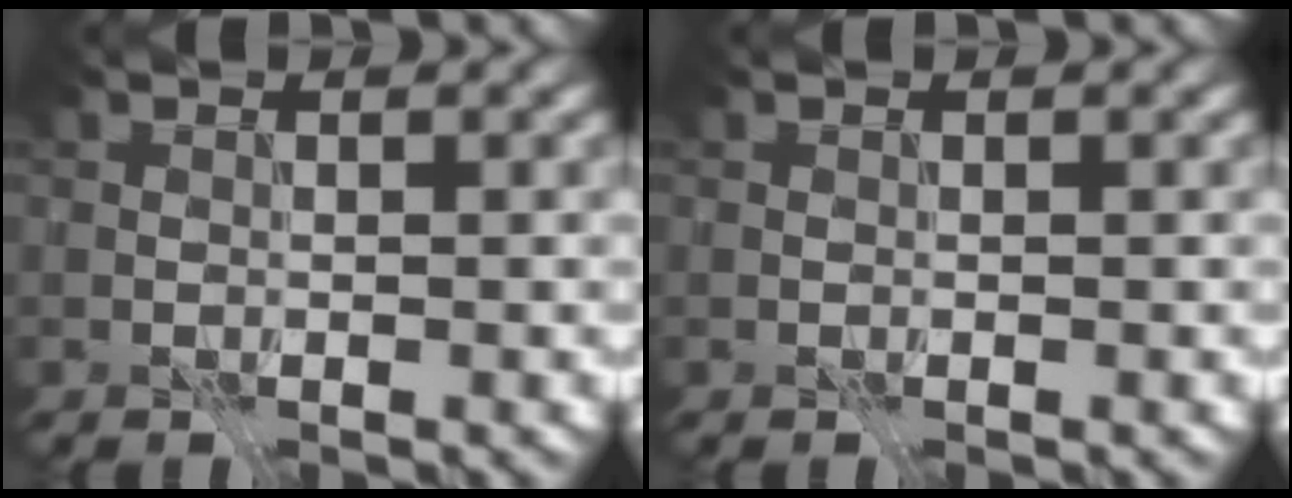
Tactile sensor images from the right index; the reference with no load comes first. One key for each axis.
{"total": 0.0}